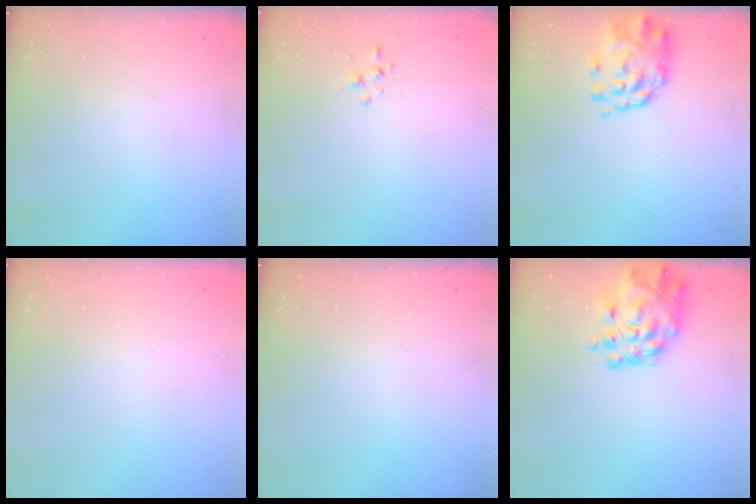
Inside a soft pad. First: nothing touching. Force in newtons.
{"total": 1.9, "press": 1.8, "slide": 0.7}
{"total": 3.1, "press": 3.0, "slide": 1.0}
{"total": 1.8, "press": 1.8, "slide": 0.2}
{"total": 0.0}
{"total": 12.5, "press": 11.8, "slide": 4.0}